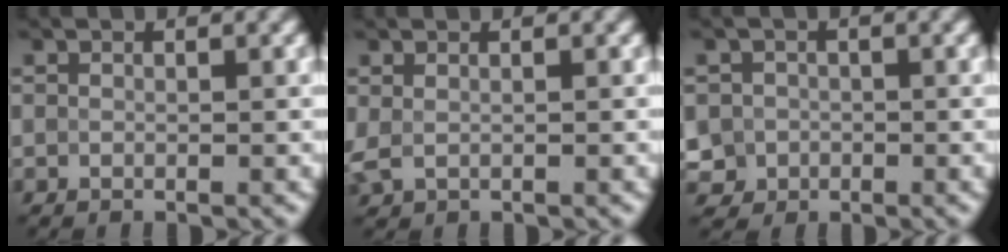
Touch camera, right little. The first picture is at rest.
{"total": 1.1, "force": [0.4, 0.7, 0.8], "torque": [-0.022, 0.005, 0.007]}
{"total": 3.0, "force": [-0.7, 2.9, 0.6], "torque": [0.004, 0.005, -0.024]}